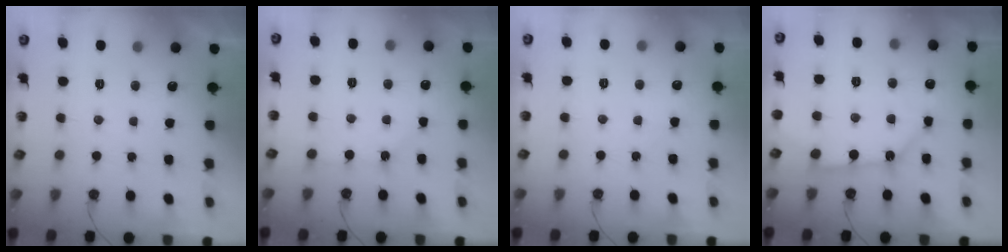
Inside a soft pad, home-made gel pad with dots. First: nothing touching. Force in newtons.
{"total": 1.5, "press": 1.5, "slide": 0.2}
{"total": 3.8, "press": 3.8, "slide": 0.3}
{"total": 12.6, "press": 12.5, "slide": 1.3}